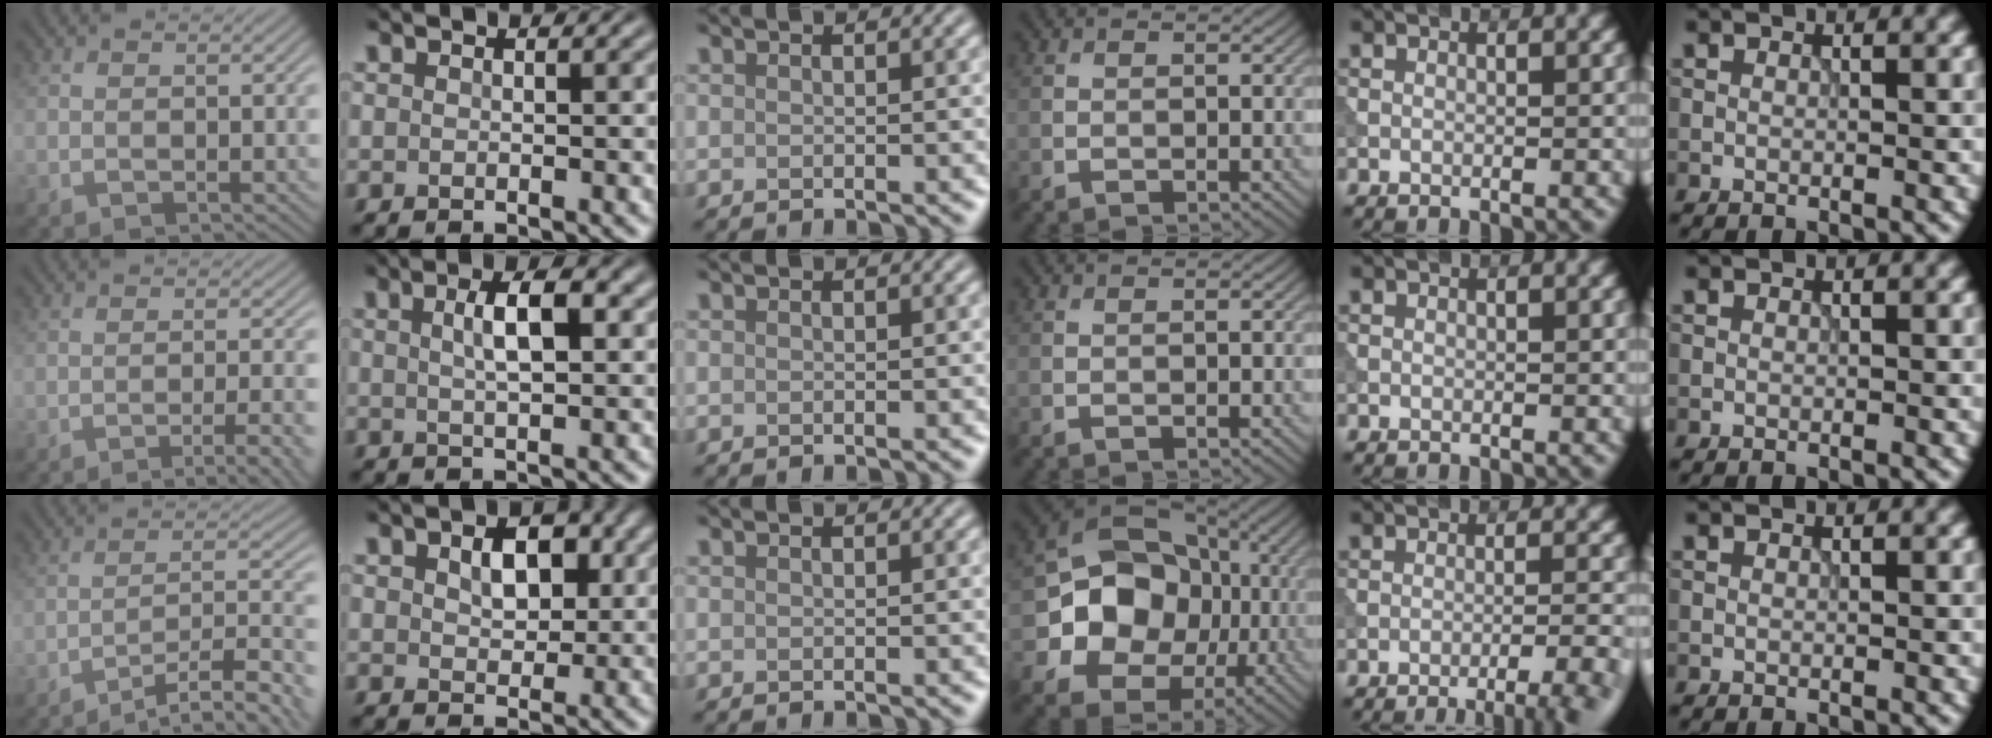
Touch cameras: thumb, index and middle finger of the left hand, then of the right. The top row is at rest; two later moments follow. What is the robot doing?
{"motion": "extract", "object": "tissue"}